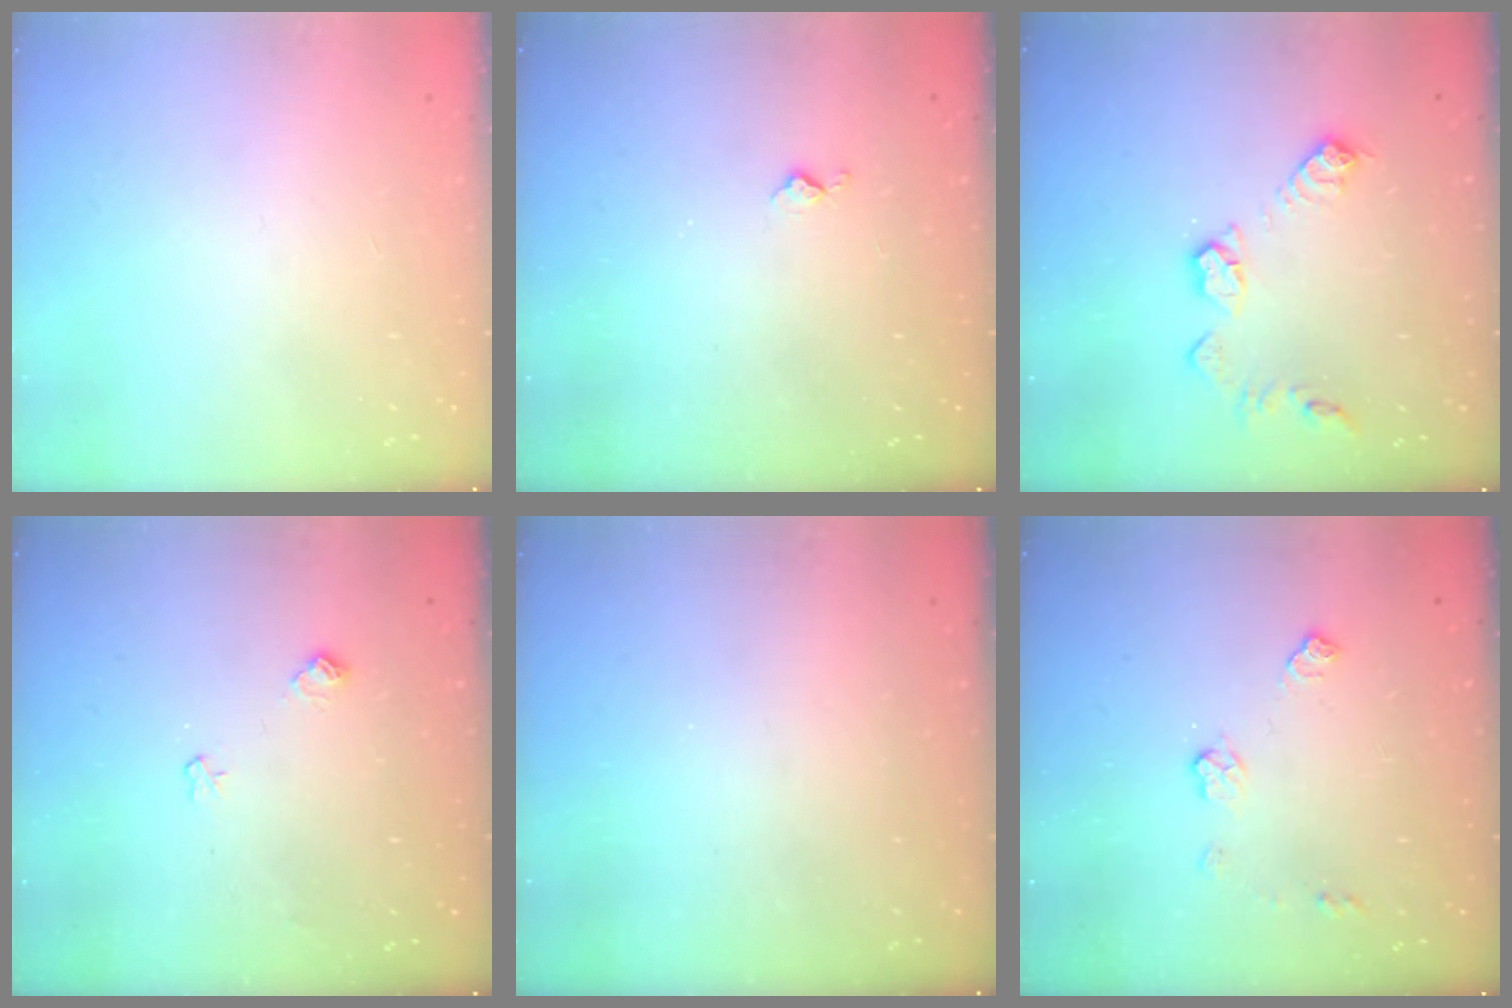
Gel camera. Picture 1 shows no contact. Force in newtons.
{"total": 4.2, "press": 4.2, "slide": 0.4}
{"total": 10.9, "press": 10.9, "slide": 0.5}
{"total": 6.2, "press": 6.2, "slide": 0.7}
{"total": 0.0}
{"total": 6.8, "press": 6.8, "slide": 0.3}